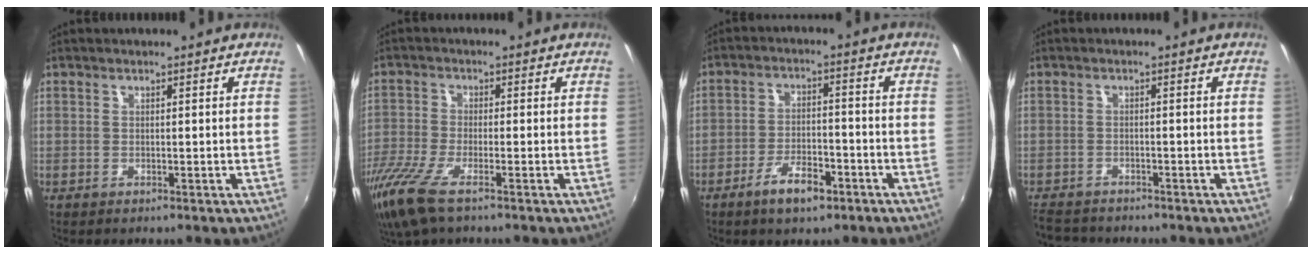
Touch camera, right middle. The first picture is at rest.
{"total": 10.4, "force": [-6.9, 2.4, 7.3], "torque": [-0.176, -0.040, -0.138]}
{"total": 7.1, "force": [-4.5, 2.7, 4.8], "torque": [-0.100, 0.000, -0.072]}
{"total": 6.0, "force": [-5.5, 1.9, 1.3], "torque": [-0.049, -0.010, -0.094]}